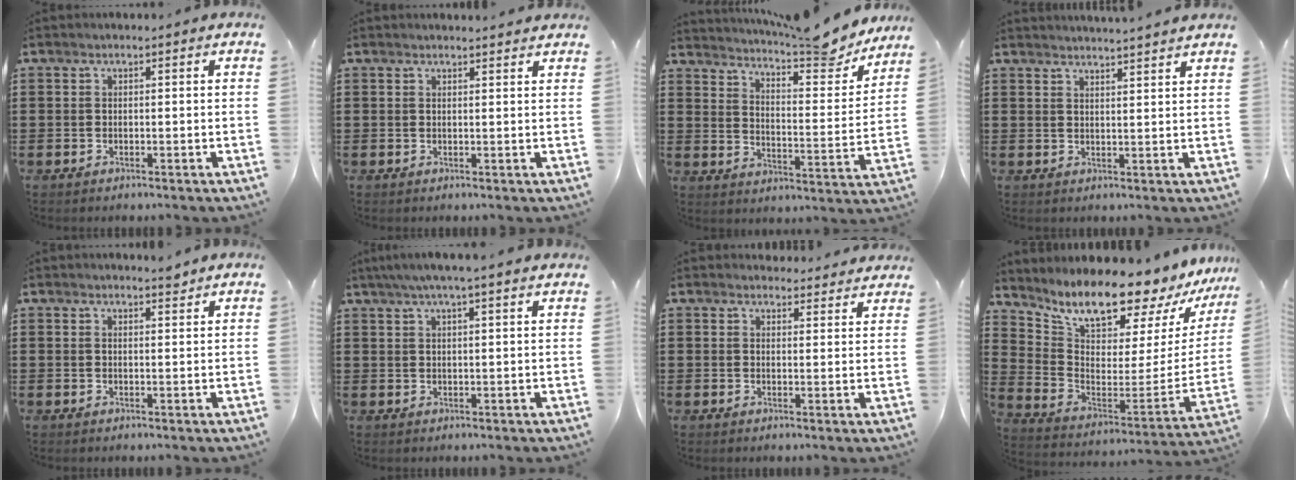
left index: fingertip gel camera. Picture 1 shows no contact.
{"total": 1.3, "force": [1.3, -0.1, 0.2], "torque": [-0.005, -0.001, 0.025]}
{"total": 8.6, "force": [7.9, 0.5, 3.2], "torque": [-0.054, -0.061, 0.129]}
{"total": 2.6, "force": [2.5, -0.7, 0.0], "torque": [-0.007, -0.011, 0.046]}
{"total": 2.2, "force": [2.1, 0.2, 0.6], "torque": [-0.008, -0.003, 0.037]}
{"total": 3.7, "force": [2.9, -0.2, 2.3], "torque": [-0.052, 0.001, 0.051]}
{"total": 3.1, "force": [3.0, 0.5, 0.1], "torque": [-0.002, -0.014, 0.056]}
{"total": 11.9, "force": [10.8, 2.6, 4.3], "torque": [-0.099, -0.100, 0.180]}